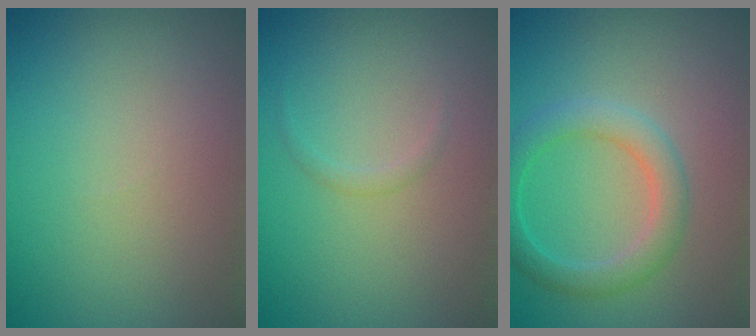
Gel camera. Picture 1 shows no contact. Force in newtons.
{"total": 0.6, "press": 0.6, "slide": 0.1}
{"total": 3.4, "press": 3.4, "slide": 0.2}